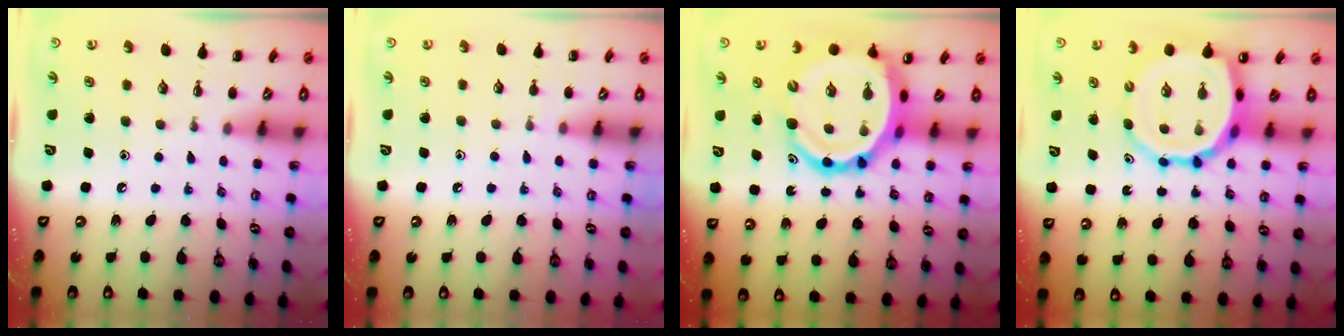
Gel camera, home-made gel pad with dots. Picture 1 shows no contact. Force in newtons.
{"total": 4.2, "press": 3.9, "slide": 1.5}
{"total": 17.5, "press": 16.9, "slide": 4.7}
{"total": 14.5, "press": 13.8, "slide": 4.4}